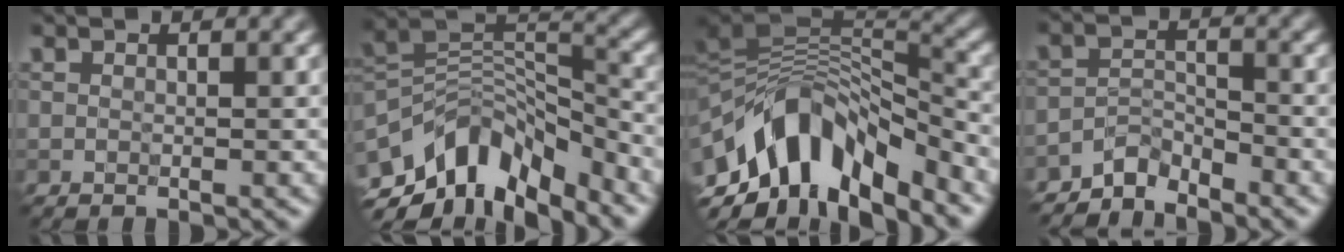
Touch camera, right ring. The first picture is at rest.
{"total": 9.8, "force": [-6.2, 4.5, 6.1], "torque": [-0.093, 0.007, -0.118]}
{"total": 12.5, "force": [-4.9, 6.3, 9.7], "torque": [-0.164, 0.011, -0.080]}
{"total": 2.8, "force": [-2.7, 0.6, 0.5], "torque": [-0.005, 0.008, -0.058]}